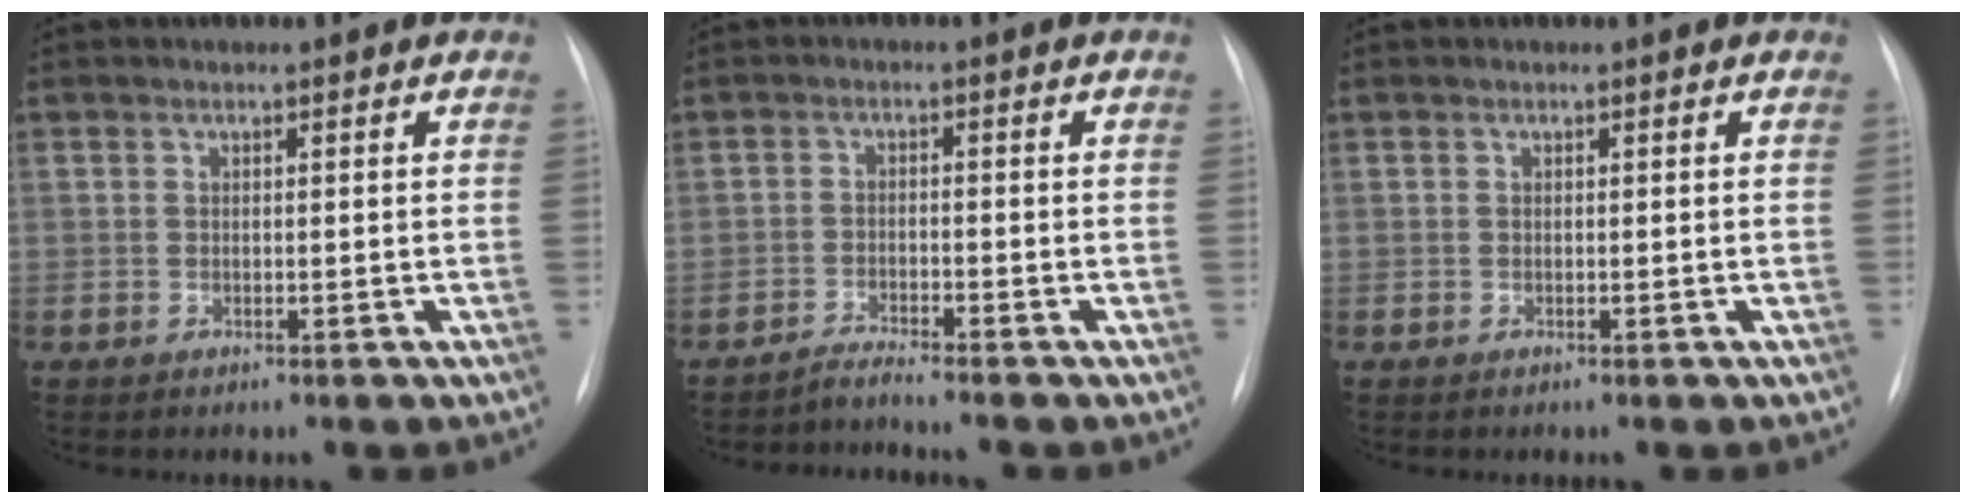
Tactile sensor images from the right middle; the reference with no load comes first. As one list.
[{"total": 2.3, "force": [-2.0, -0.9, -0.3], "torque": [0.005, -0.010, -0.039]}, {"total": 0.0}]